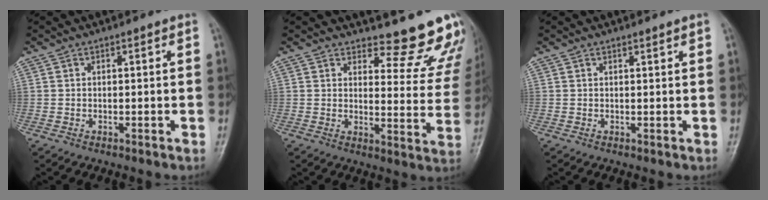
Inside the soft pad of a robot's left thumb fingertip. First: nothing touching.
{"total": 13.4, "force": [12.8, 3.3, 2.3], "torque": [0.015, -0.143, 0.131]}
{"total": 0.7, "force": [0.6, -0.1, 0.4], "torque": [-0.010, -0.005, 0.011]}